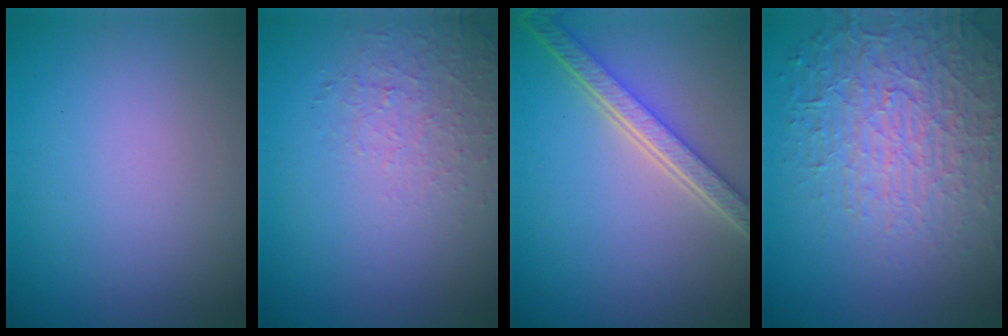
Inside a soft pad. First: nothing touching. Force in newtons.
{"total": 1.4, "press": 0.6, "slide": 1.3}
{"total": 5.5, "press": 4.0, "slide": 3.8}
{"total": 7.0, "press": 5.3, "slide": 4.6}